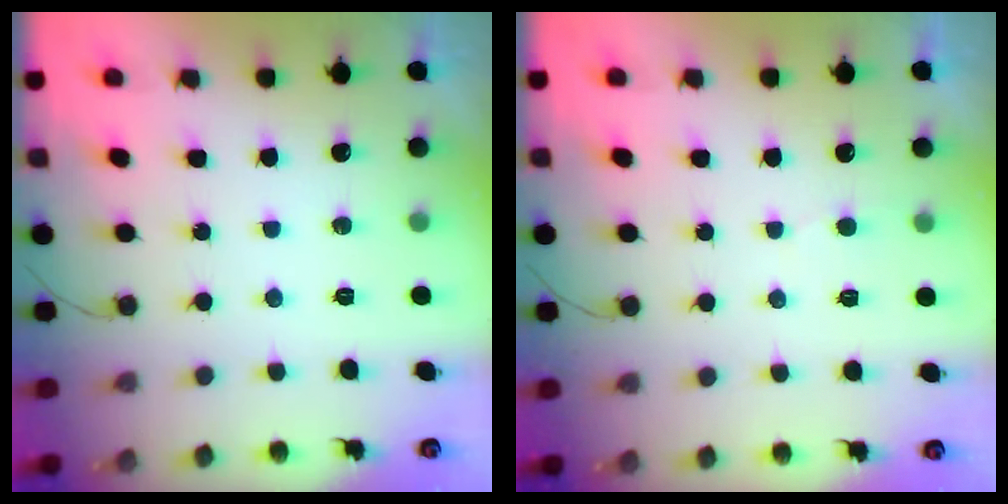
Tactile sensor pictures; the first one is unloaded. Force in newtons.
{"total": 2.0, "press": 2.0, "slide": 0.1}